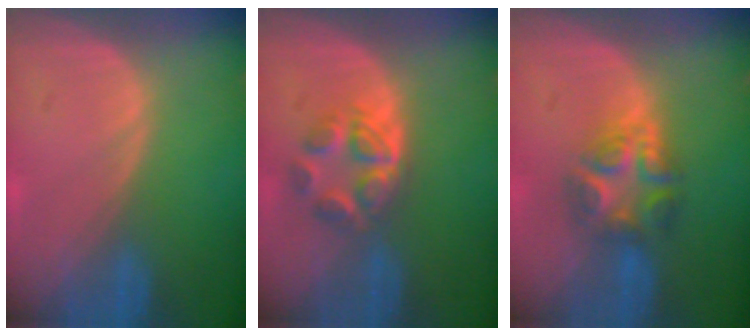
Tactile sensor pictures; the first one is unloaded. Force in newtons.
{"total": 5.3, "press": 5.0, "slide": 1.4}
{"total": 6.5, "press": 6.1, "slide": 2.3}